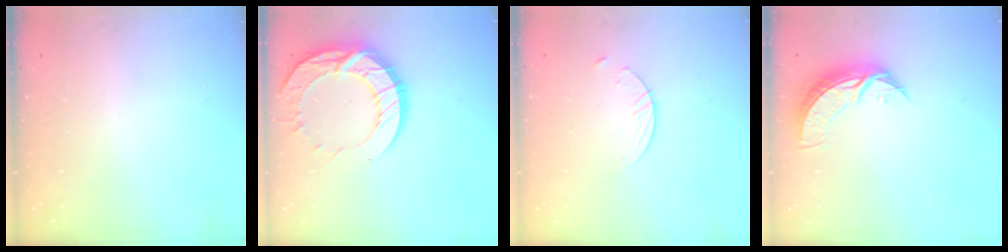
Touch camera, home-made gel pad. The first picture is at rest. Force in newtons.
{"total": 14.6, "press": 14.6, "slide": 1.2}
{"total": 2.7, "press": 2.6, "slide": 0.3}
{"total": 8.5, "press": 8.4, "slide": 0.6}